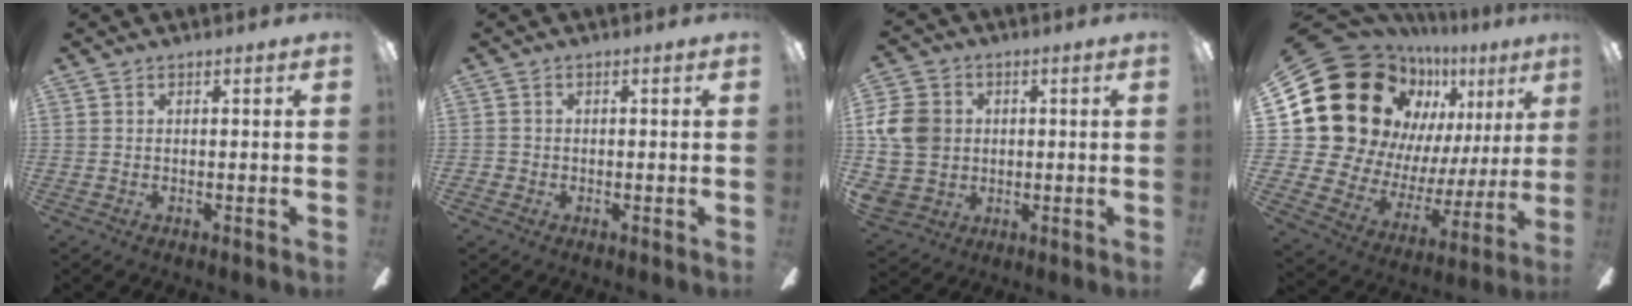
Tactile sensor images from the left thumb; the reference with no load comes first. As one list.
[{"total": 1.4, "force": [-0.8, 1.1, 0.3], "torque": [-0.004, 0.006, -0.018]}, {"total": 11.6, "force": [1.7, 10.3, 4.9], "torque": [-0.111, 0.010, 0.038]}, {"total": 26.5, "force": [12.9, 18.8, 13.6], "torque": [-0.245, -0.099, 0.271]}]